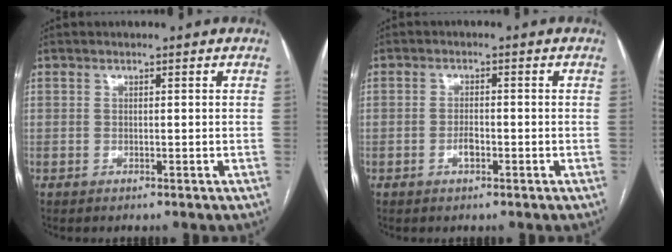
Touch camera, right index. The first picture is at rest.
{"total": 2.1, "force": [-0.9, 0.9, 1.7], "torque": [-0.033, 0.003, -0.016]}